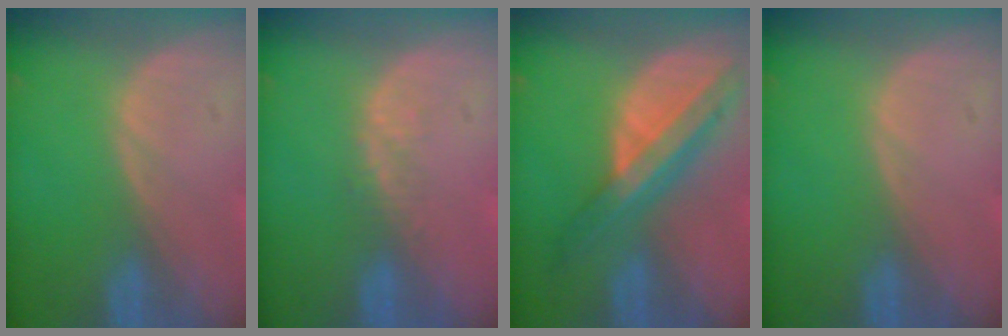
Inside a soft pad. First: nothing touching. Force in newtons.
{"total": 2.2, "press": 1.6, "slide": 1.5}
{"total": 8.3, "press": 7.1, "slide": 4.4}
{"total": 0.0}